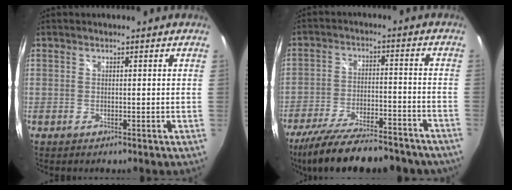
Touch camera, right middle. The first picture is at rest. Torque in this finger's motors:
{"motor_torque": [1.08, -1.06, 0.27, 0.14]}